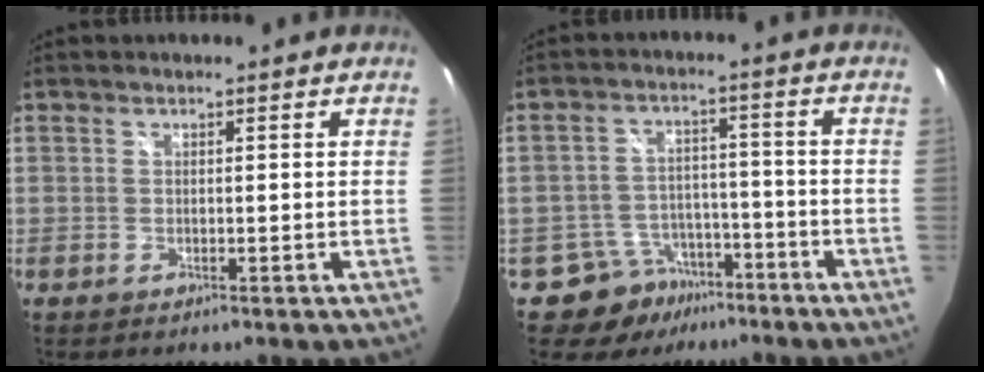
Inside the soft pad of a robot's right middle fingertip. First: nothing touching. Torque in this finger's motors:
{"motor_torque": [0.35, -0.44, -0.06, 0.00]}